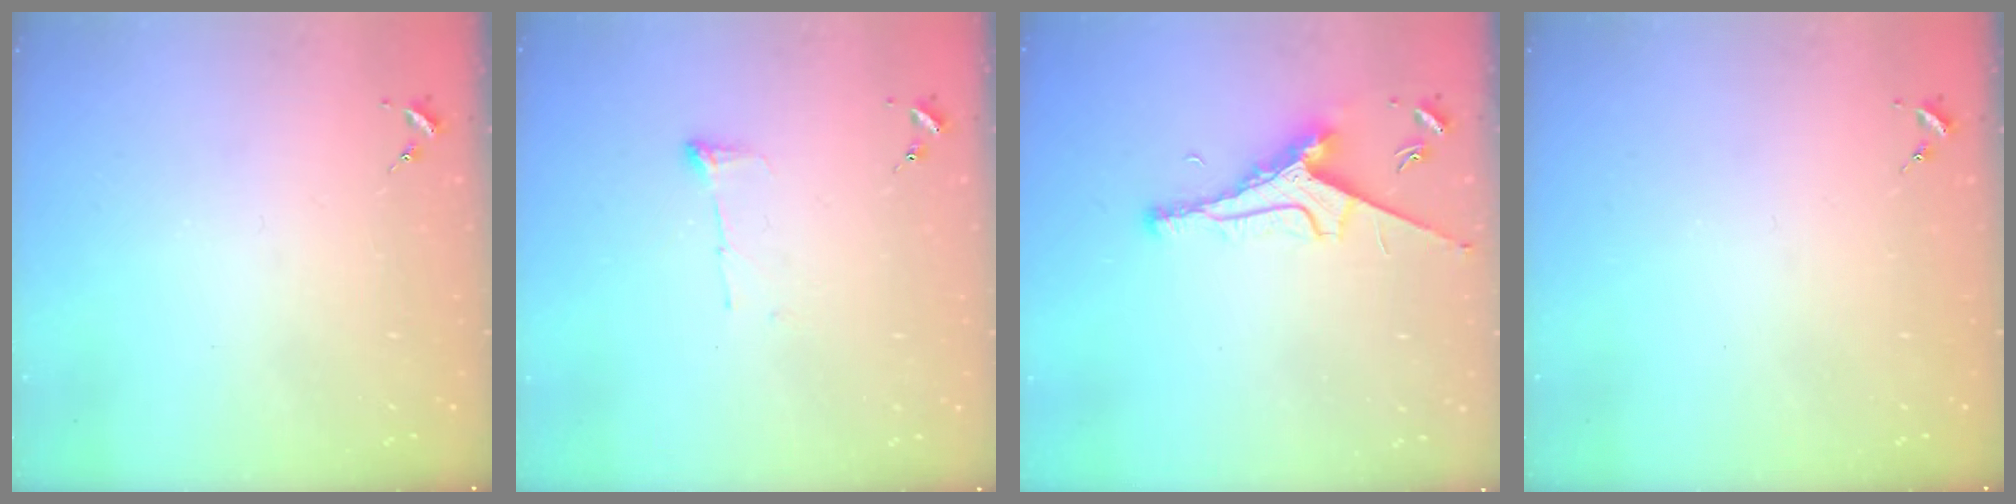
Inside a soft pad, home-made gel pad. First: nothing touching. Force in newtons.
{"total": 5.1, "press": 5.1, "slide": 0.3}
{"total": 8.3, "press": 8.2, "slide": 1.0}
{"total": 0.0}